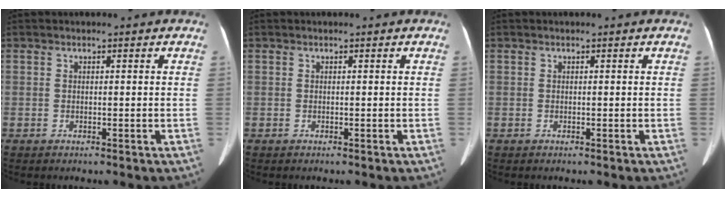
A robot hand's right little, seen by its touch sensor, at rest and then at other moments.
{"total": 0.0}
{"total": 0.0}